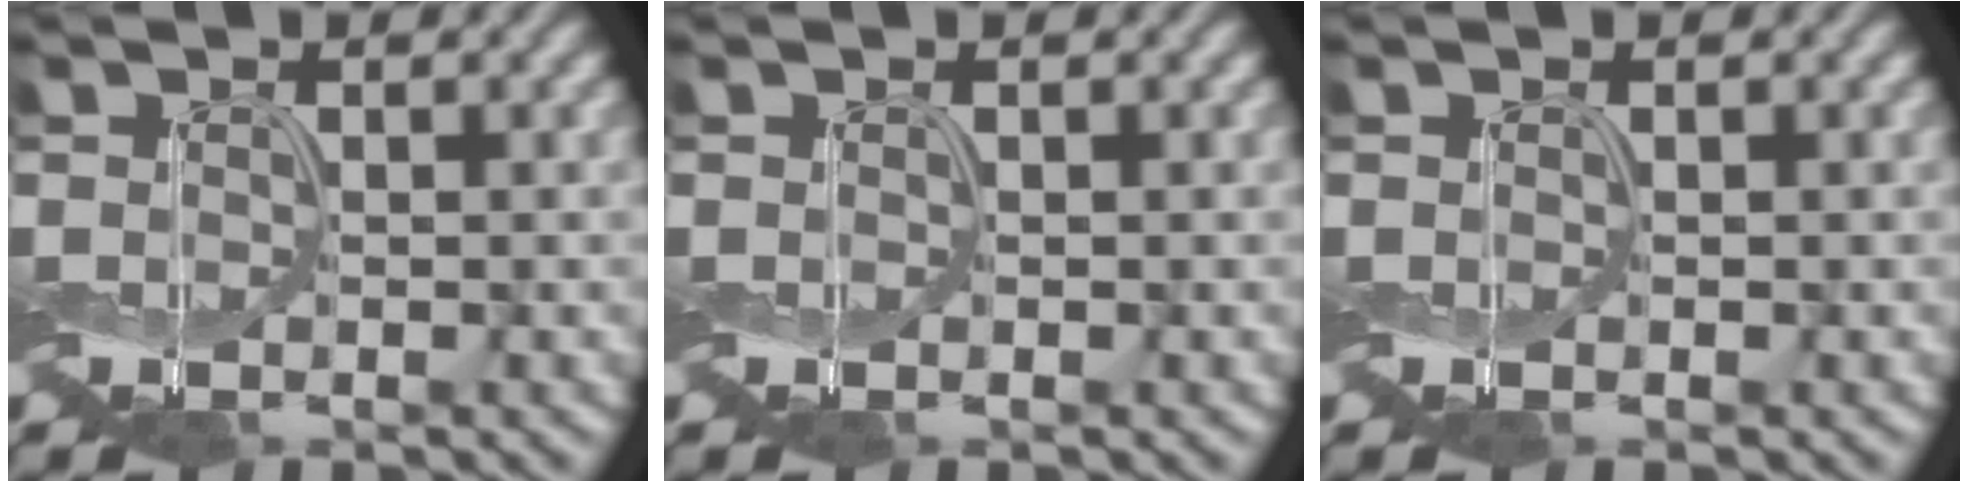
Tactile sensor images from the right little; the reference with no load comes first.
{"total": 0.0}
{"total": 0.0}